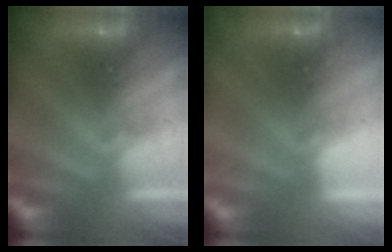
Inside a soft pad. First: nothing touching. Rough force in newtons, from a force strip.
{"total": 2.3}